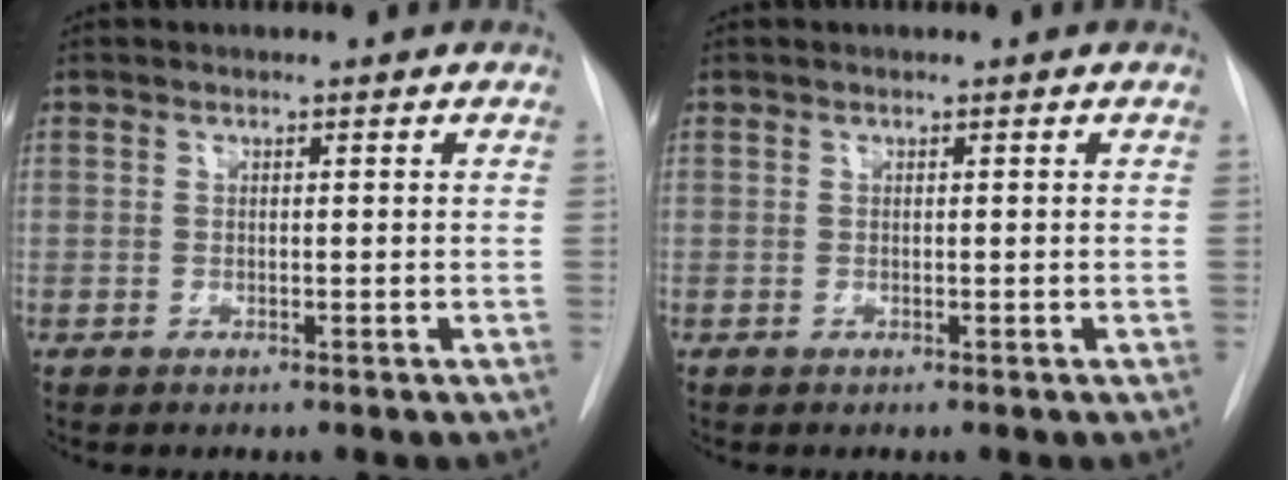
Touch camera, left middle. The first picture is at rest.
{"total": 0.0}